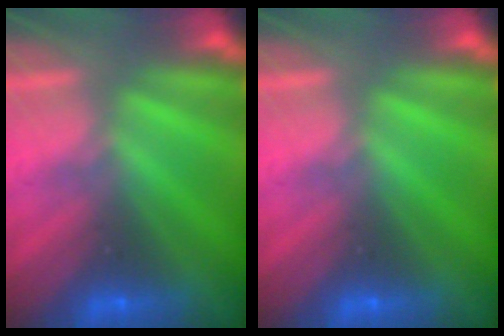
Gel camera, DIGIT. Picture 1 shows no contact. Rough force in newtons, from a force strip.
{"total": 0.0}